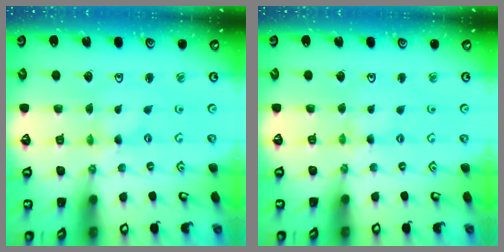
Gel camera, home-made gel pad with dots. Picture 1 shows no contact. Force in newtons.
{"total": 1.3, "press": 1.2, "slide": 0.3}